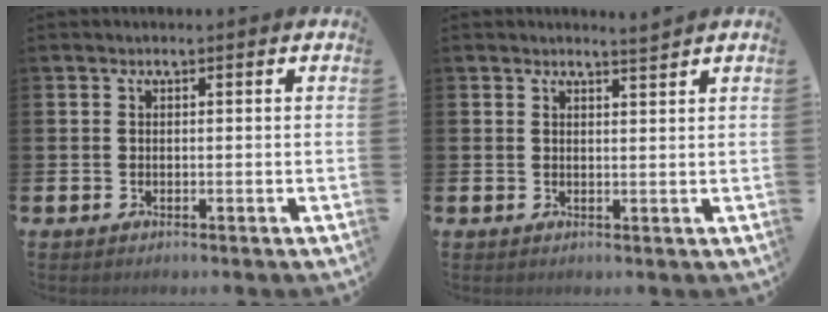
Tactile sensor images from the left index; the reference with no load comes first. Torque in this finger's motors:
{"motor_torque": [-0.05, 0.06, -0.08, 0.01]}